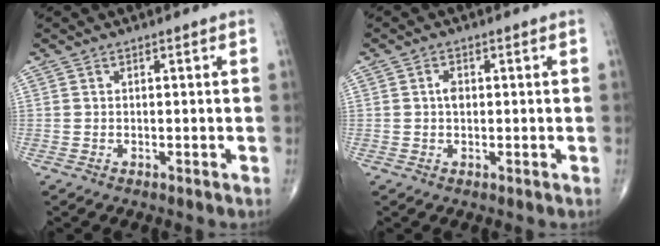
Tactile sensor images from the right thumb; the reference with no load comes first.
{"total": 1.9, "force": [0.1, 1.3, 1.4], "torque": [-0.021, 0.002, -0.002]}